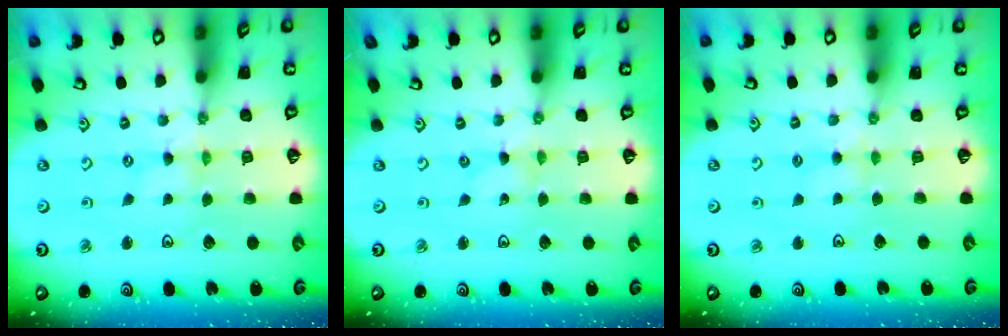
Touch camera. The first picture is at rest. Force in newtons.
{"total": 0.0}
{"total": 3.1, "press": 3.1, "slide": 0.3}